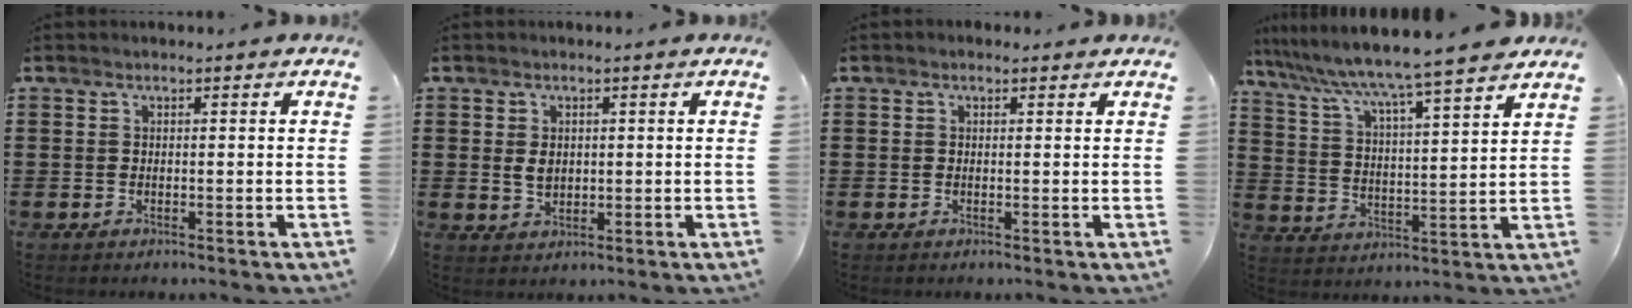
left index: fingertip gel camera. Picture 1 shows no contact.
{"total": 2.6, "force": [0.4, 1.8, 1.8], "torque": [-0.031, 0.003, 0.005]}
{"total": 0.7, "force": [0.0, 0.7, 0.3], "torque": [-0.008, 0.006, 0.000]}
{"total": 6.7, "force": [6.0, -1.1, 2.6], "torque": [-0.079, -0.049, 0.095]}